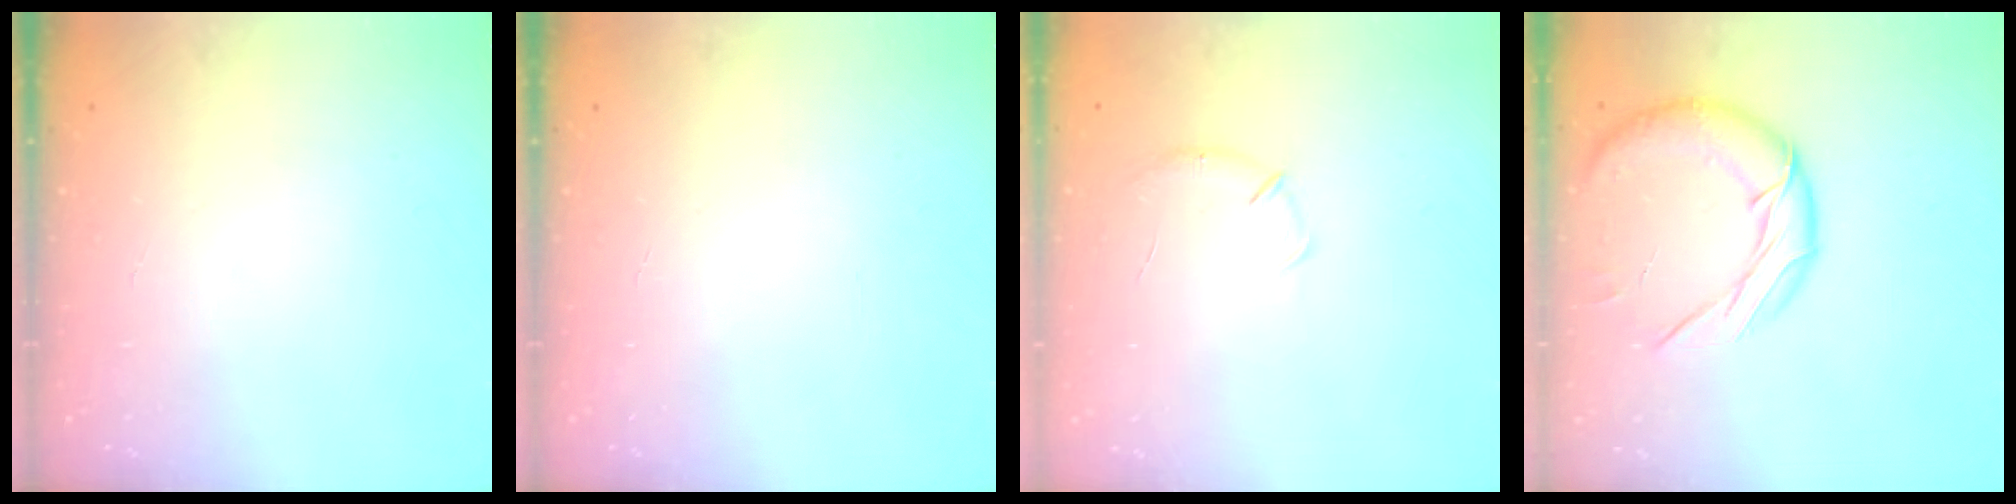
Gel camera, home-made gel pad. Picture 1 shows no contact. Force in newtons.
{"total": 0.0}
{"total": 4.3, "press": 4.1, "slide": 1.1}
{"total": 15.6, "press": 15.4, "slide": 2.7}